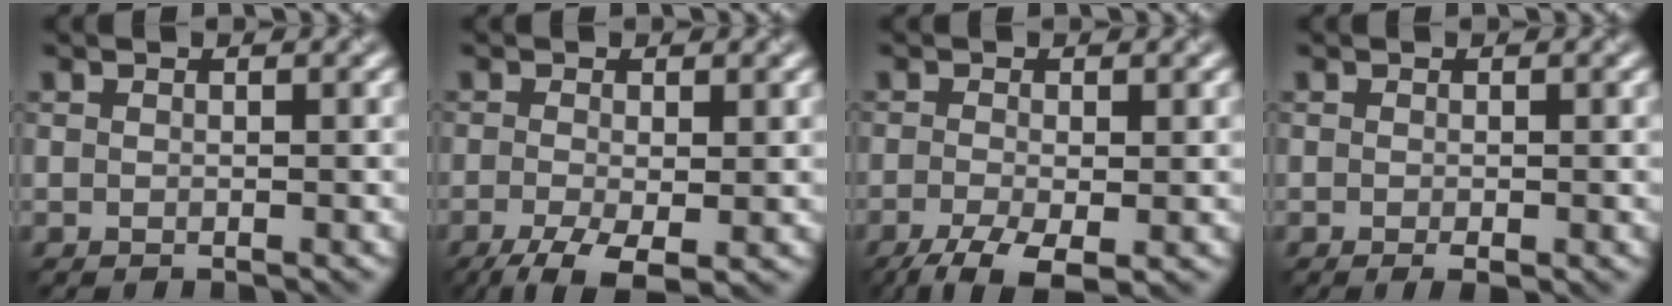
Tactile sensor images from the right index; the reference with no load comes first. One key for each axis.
{"total": 5.4, "fx": -2.5, "fy": 1.9, "fz": 4.4, "tx": -0.088, "ty": -0.009, "tz": -0.043}
{"total": 5.2, "fx": -2.8, "fy": 1.7, "fz": 4.0, "tx": -0.079, "ty": -0.009, "tz": -0.051}
{"total": 1.1, "fx": -0.4, "fy": 0.2, "fz": 1.0, "tx": -0.017, "ty": -0.005, "tz": -0.005}